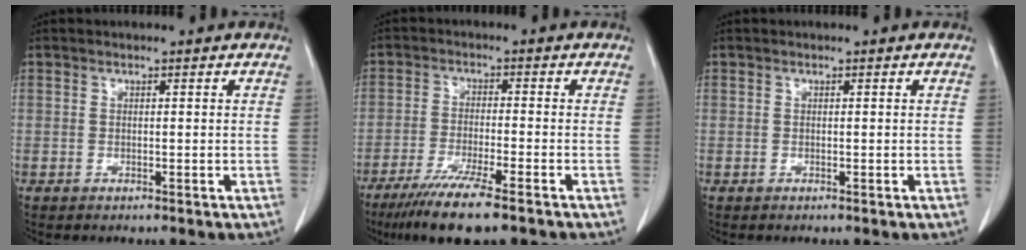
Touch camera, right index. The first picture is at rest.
{"total": 9.7, "force": [-7.0, 0.4, 6.8], "torque": [-0.115, -0.025, -0.114]}
{"total": 0.0}